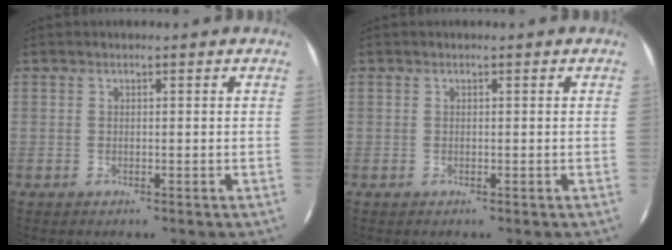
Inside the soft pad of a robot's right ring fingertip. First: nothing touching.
{"total": 0.0}